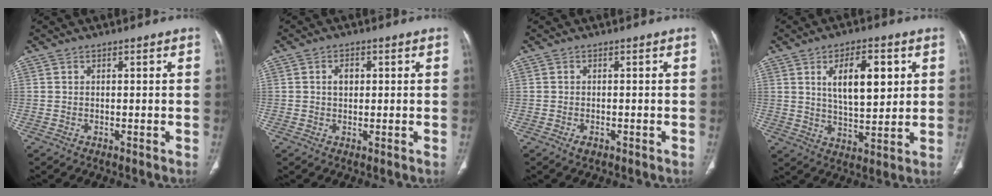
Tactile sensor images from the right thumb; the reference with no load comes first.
{"total": 2.6, "force": [0.4, 1.9, 1.7], "torque": [-0.022, 0.005, 0.007]}
{"total": 1.4, "force": [-0.7, 0.8, 0.9], "torque": [-0.015, 0.000, -0.012]}
{"total": 11.7, "force": [3.8, 5.2, 9.9], "torque": [-0.135, -0.018, 0.068]}